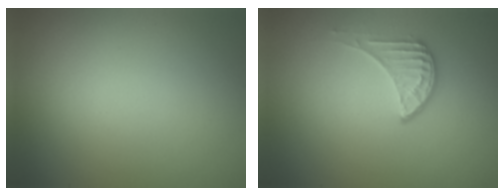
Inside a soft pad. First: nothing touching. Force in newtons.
{"total": 2.0, "press": 1.5, "slide": 1.3}